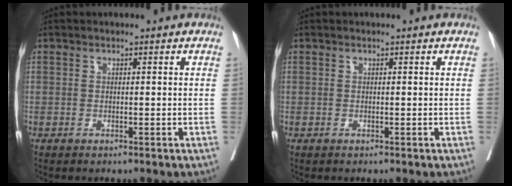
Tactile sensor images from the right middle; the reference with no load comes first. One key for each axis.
{"total": 0.0}